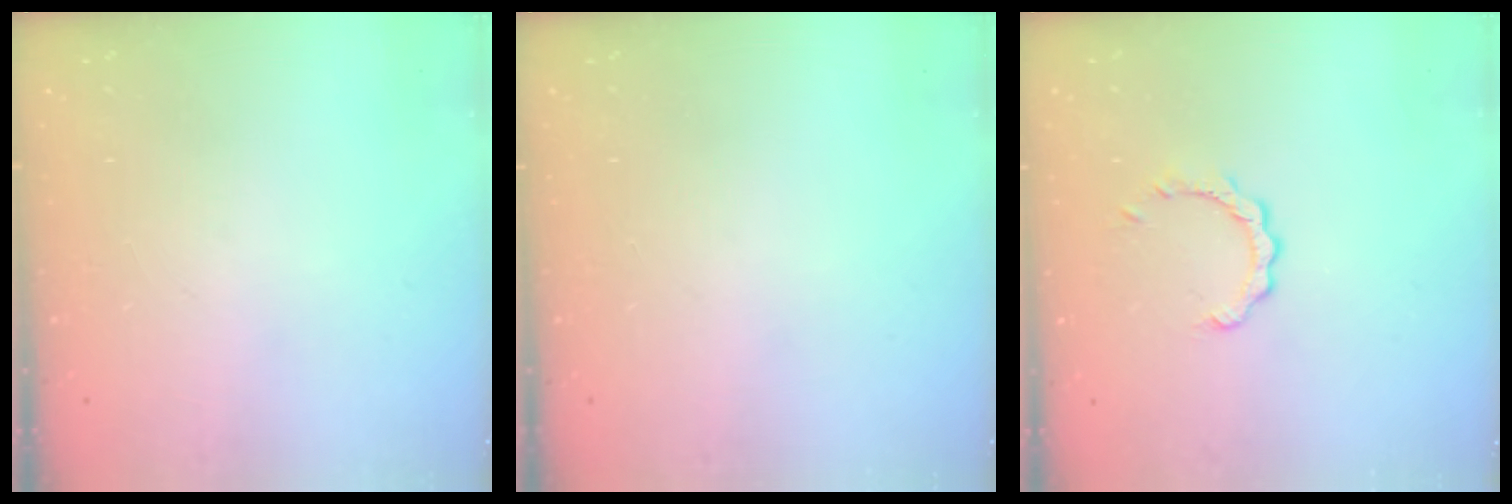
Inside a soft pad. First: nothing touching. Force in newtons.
{"total": 0.0}
{"total": 2.5, "press": 2.5, "slide": 0.3}